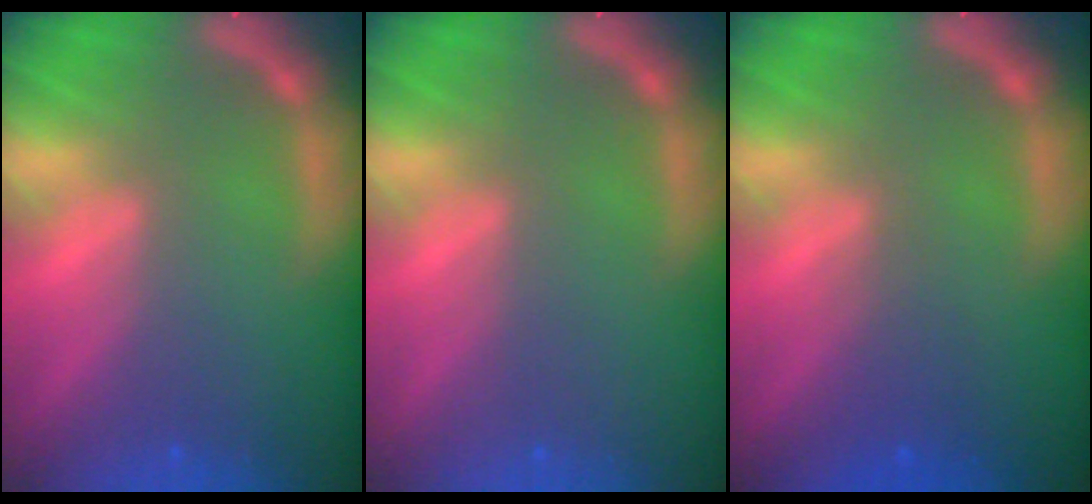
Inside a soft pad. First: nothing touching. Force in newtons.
{"total": 0.0}
{"total": 1.9}